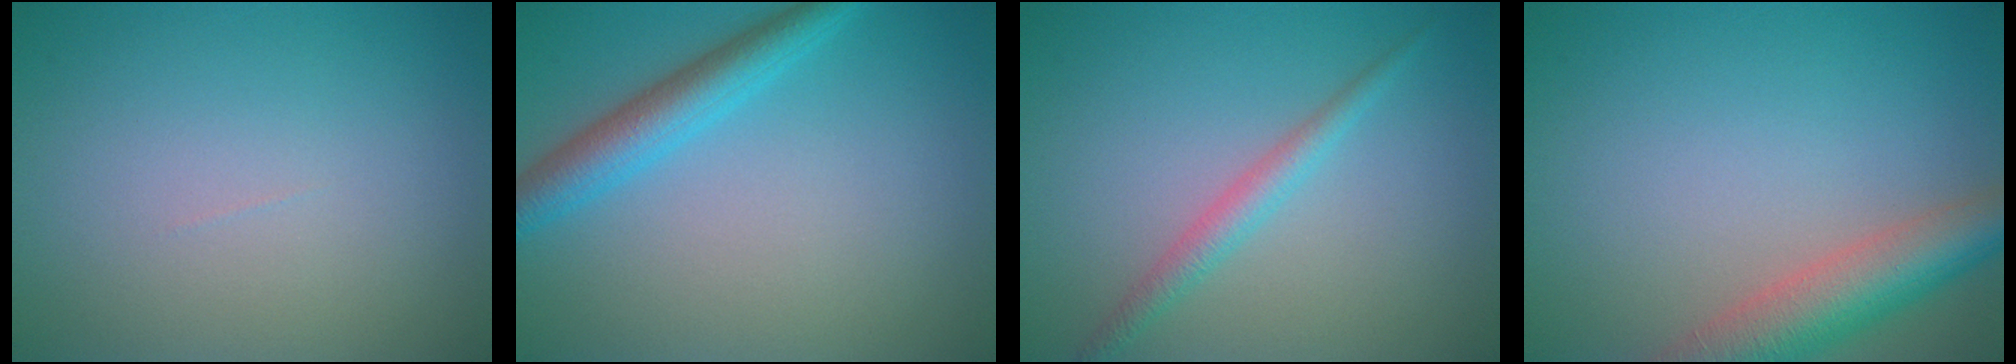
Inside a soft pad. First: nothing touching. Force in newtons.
{"total": 3.8, "press": 3.8, "slide": 0.1}
{"total": 2.1, "press": 2.1, "slide": 0.0}
{"total": 6.2, "press": 6.2, "slide": 0.5}